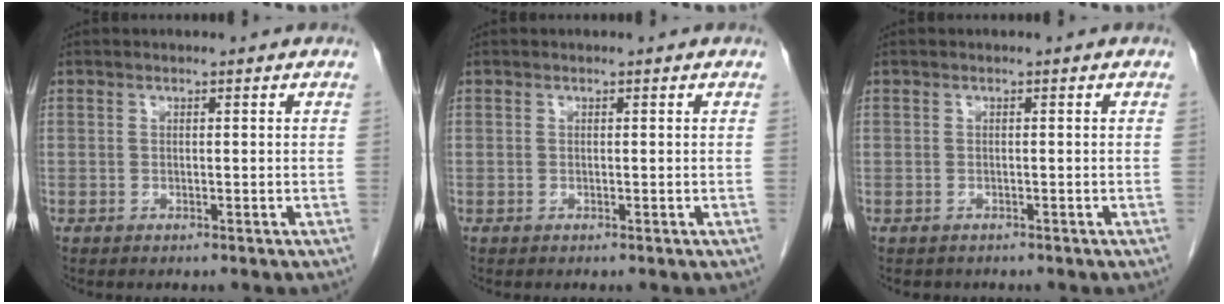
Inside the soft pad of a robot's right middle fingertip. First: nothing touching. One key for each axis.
{"total": 0.0}
{"total": 1.3, "fx": -1.1, "fy": 0.7, "fz": 0.1, "tx": -0.011, "ty": 0.001, "tz": -0.013}